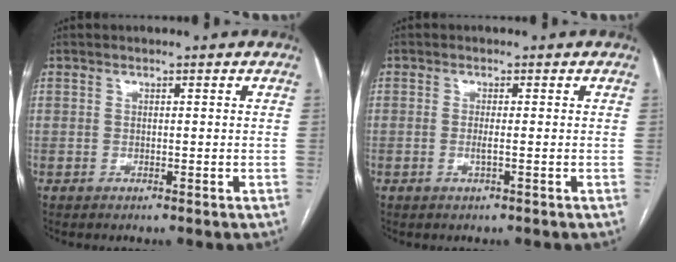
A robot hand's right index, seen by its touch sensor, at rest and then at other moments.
{"total": 1.3, "force": [-0.3, -0.1, 1.2], "torque": [-0.027, -0.003, -0.005]}